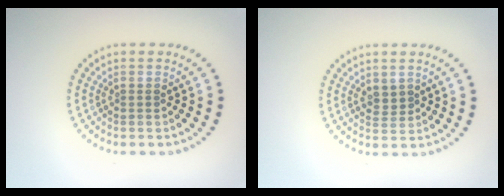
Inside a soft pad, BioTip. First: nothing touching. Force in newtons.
{"total": 0.9, "press": 0.8, "slide": 0.4}